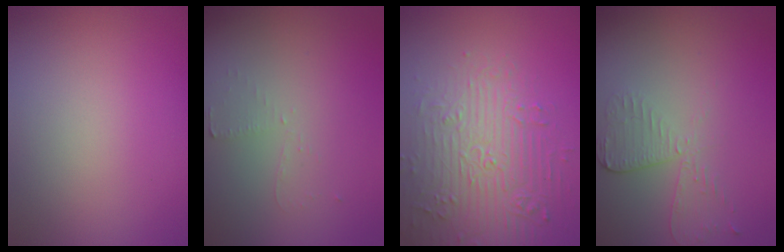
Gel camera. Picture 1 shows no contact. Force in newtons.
{"total": 1.2, "press": 1.1, "slide": 0.3}
{"total": 4.8, "press": 4.7, "slide": 1.1}
{"total": 2.9, "press": 2.6, "slide": 1.3}